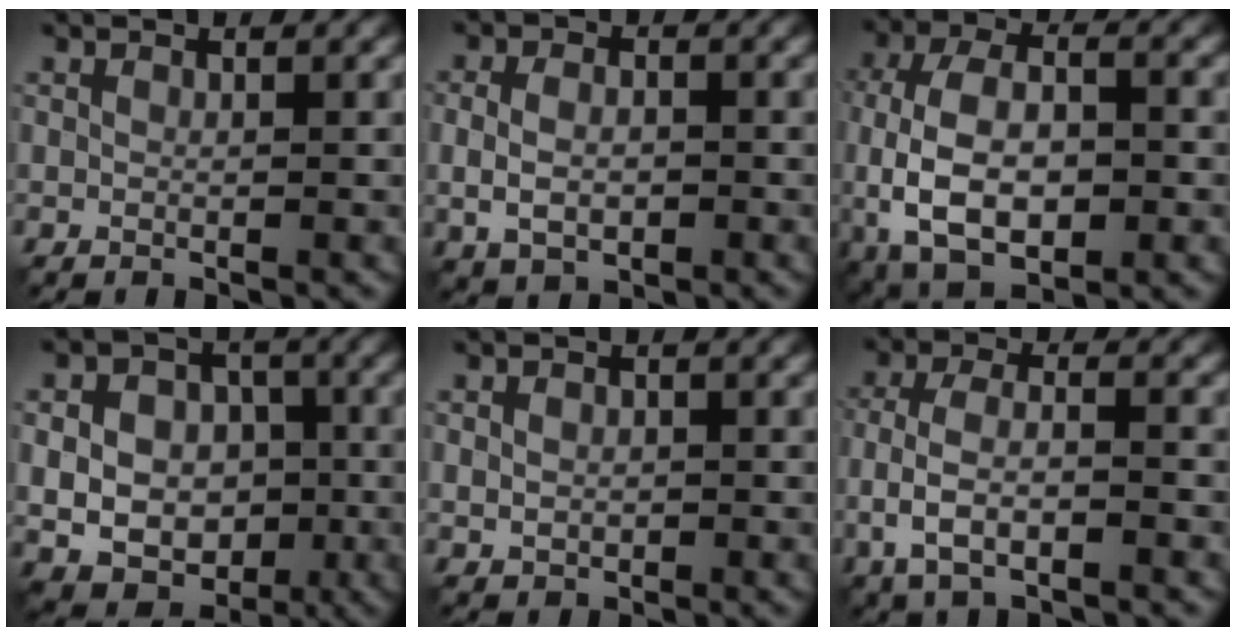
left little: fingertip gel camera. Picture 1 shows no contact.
{"total": 3.8, "force": [-0.6, 2.6, 2.7], "torque": [-0.046, -0.002, -0.006]}
{"total": 10.9, "force": [-2.6, 6.0, 8.7], "torque": [-0.190, -0.008, -0.048]}
{"total": 10.3, "force": [-1.1, 8.4, 5.8], "torque": [-0.082, 0.007, -0.031]}
{"total": 1.4, "force": [-0.1, 1.2, 0.8], "torque": [-0.013, -0.002, 0.000]}
{"total": 4.9, "force": [-2.1, 2.0, 4.0], "torque": [-0.086, 0.001, -0.044]}